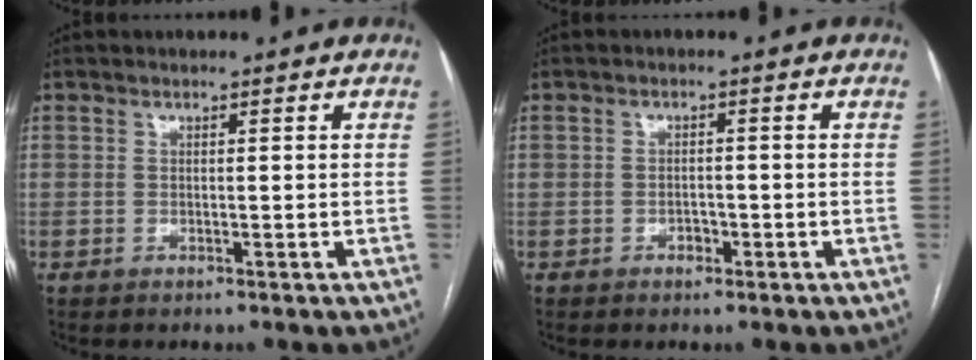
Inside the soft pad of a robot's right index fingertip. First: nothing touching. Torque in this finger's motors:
{"motor_torque": [0.04, -0.03, 0.05, 0.00]}